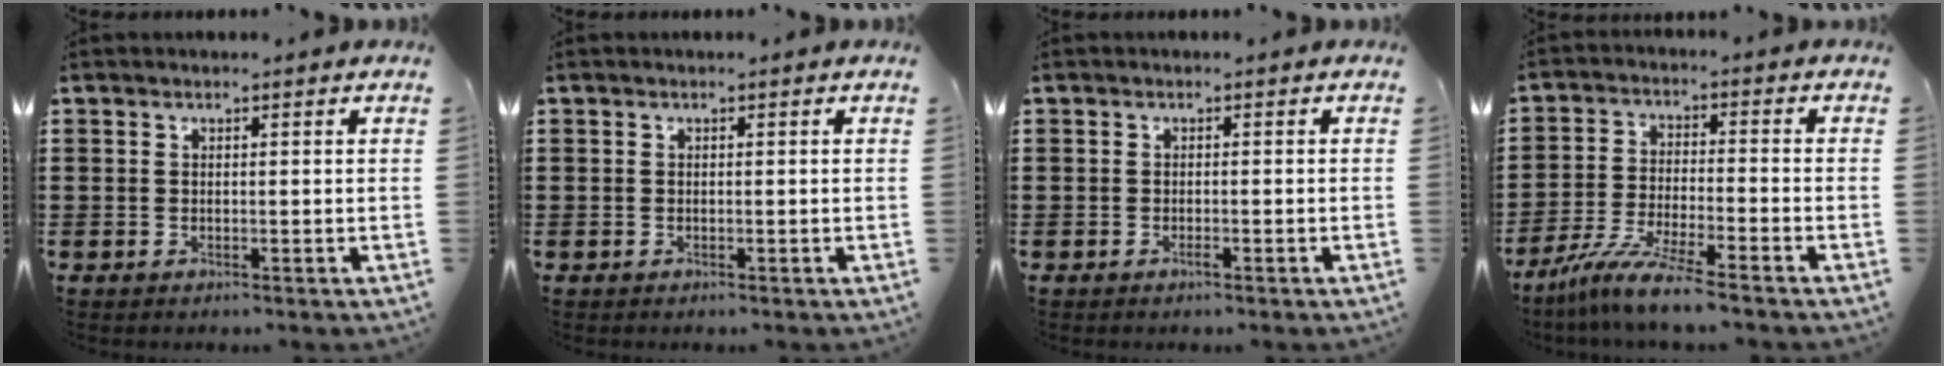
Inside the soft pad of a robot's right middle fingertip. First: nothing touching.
{"total": 0.0}
{"total": 0.6, "force": [-0.4, 0.1, 0.5], "torque": [-0.010, -0.003, -0.007]}
{"total": 7.8, "force": [-6.7, -0.4, 4.0], "torque": [-0.083, -0.015, -0.129]}